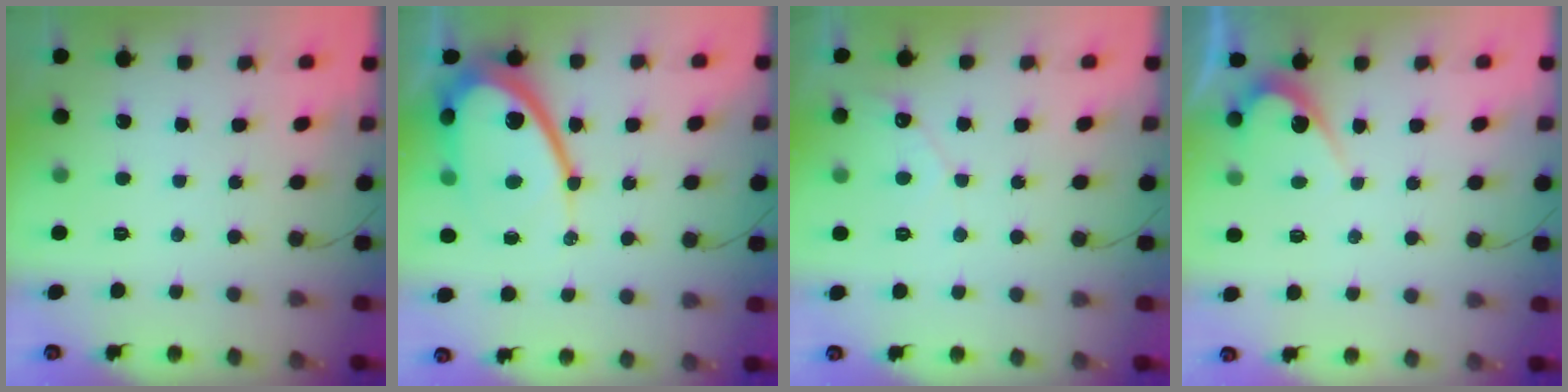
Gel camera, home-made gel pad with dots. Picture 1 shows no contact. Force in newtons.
{"total": 16.7, "press": 16.7, "slide": 1.4}
{"total": 4.0, "press": 3.9, "slide": 0.2}
{"total": 5.3, "press": 5.3, "slide": 0.2}